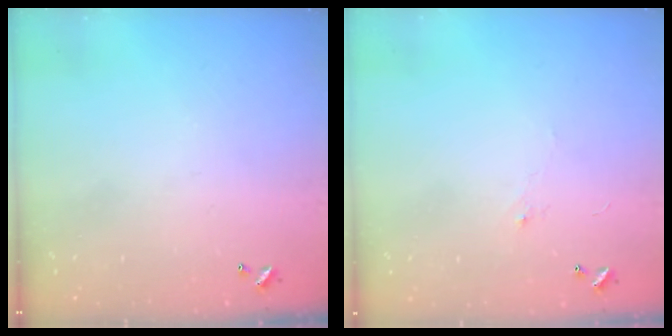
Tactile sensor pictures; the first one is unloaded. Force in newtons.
{"total": 0.7, "press": 0.4, "slide": 0.6}